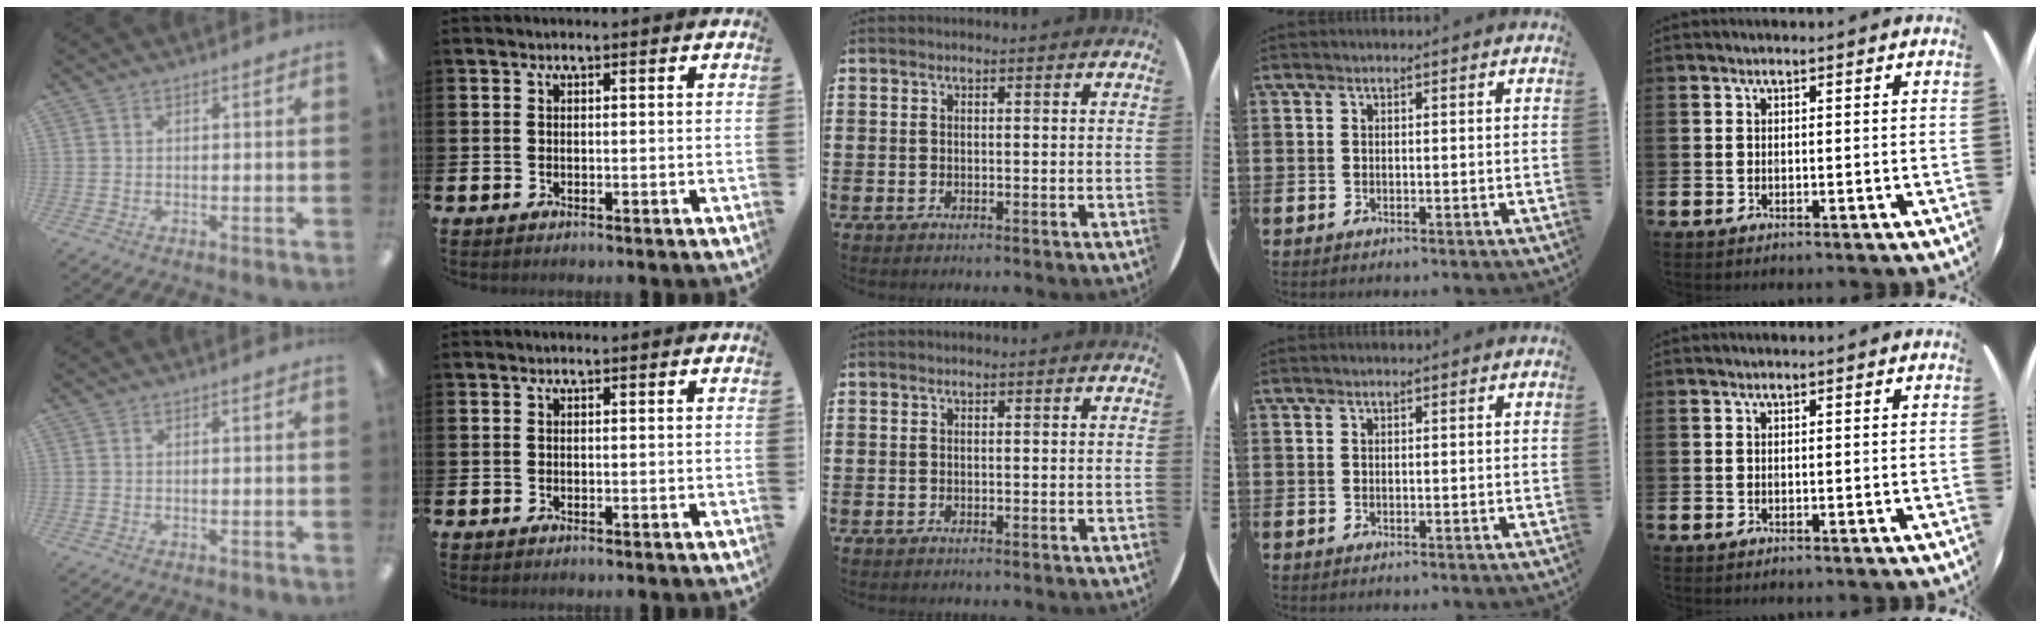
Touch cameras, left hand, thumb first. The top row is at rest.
{}